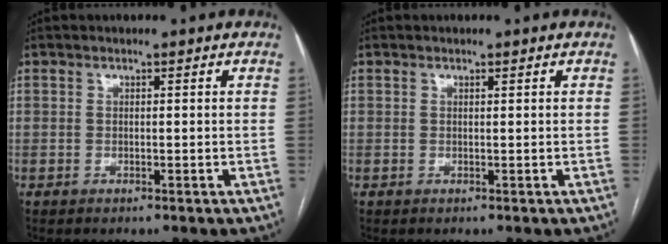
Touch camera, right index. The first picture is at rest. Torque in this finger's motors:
{"motor_torque": [-0.02, 0.17, -0.03, 0.00]}